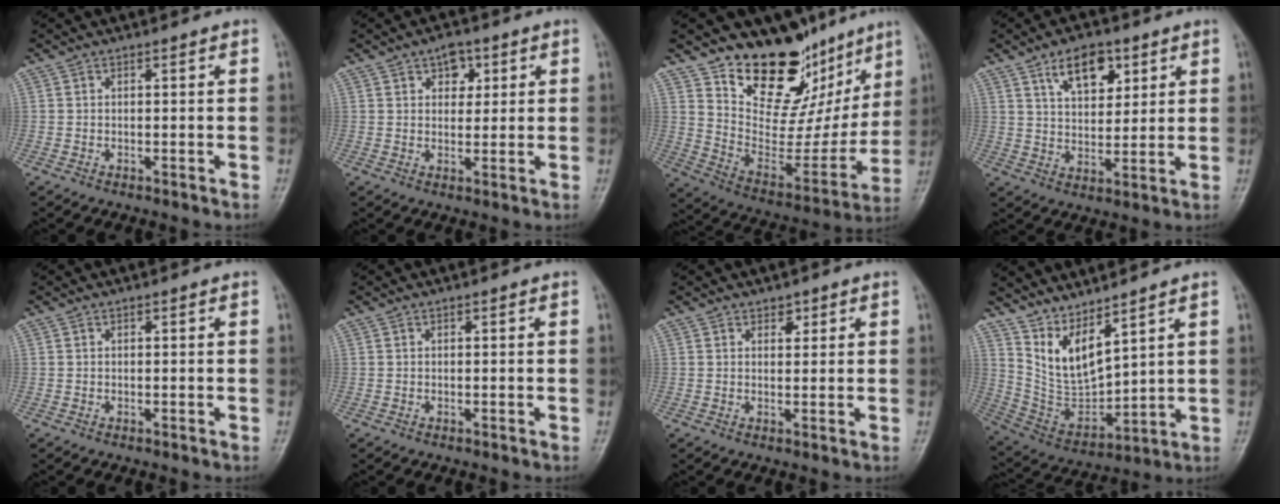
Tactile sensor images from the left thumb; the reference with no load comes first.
{"total": 4.7, "force": [2.1, 3.1, 2.8], "torque": [-0.015, -0.005, 0.027]}
{"total": 21.4, "force": [15.0, 11.6, 9.9], "torque": [-0.072, -0.093, 0.245]}
{"total": 9.5, "force": [5.0, 5.4, 6.1], "torque": [-0.070, -0.026, 0.085]}
{"total": 0.0}
{"total": 0.0}
{"total": 1.9, "force": [1.2, 1.3, 0.7], "torque": [0.005, -0.006, 0.015]}
{"total": 9.8, "force": [7.2, 3.1, 5.8], "torque": [-0.098, -0.059, 0.170]}